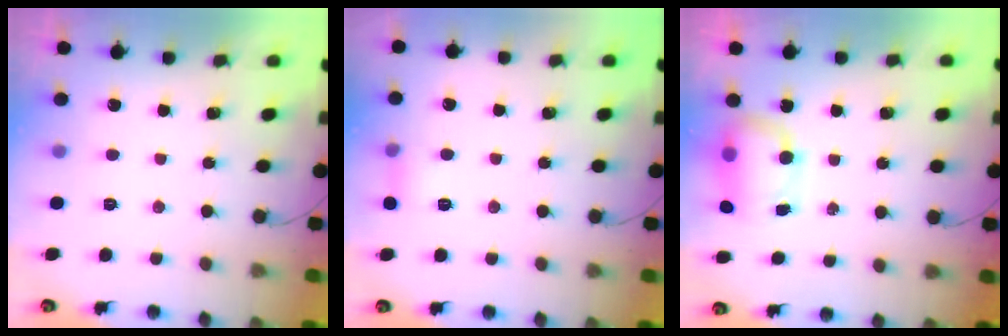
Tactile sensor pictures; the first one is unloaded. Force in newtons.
{"total": 5.1, "press": 4.9, "slide": 1.4}
{"total": 7.8, "press": 7.4, "slide": 2.5}